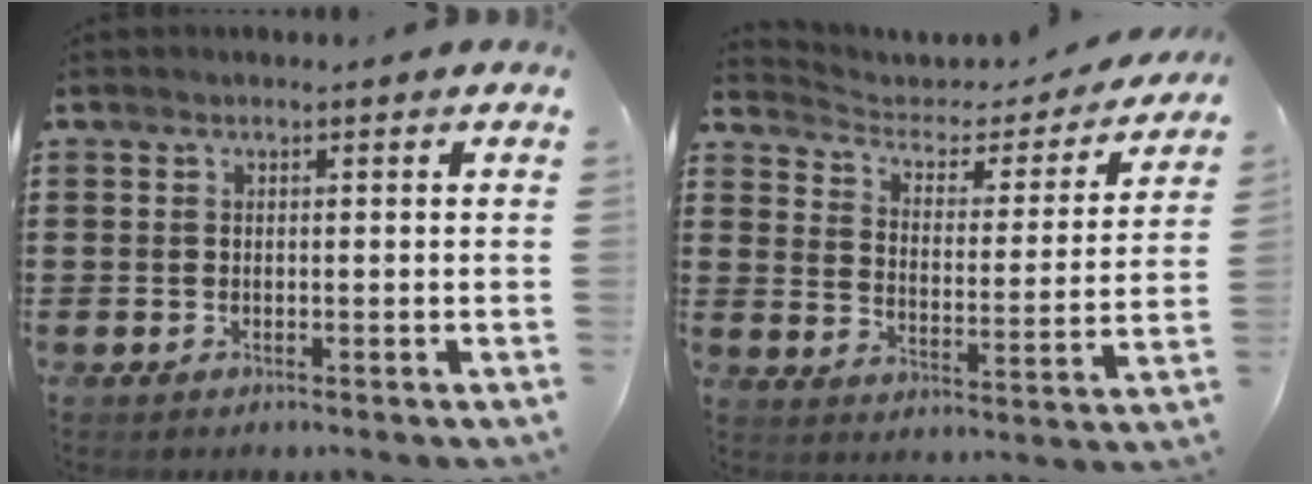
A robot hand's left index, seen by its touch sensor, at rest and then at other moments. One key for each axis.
{"total": 3.0, "fx": 2.4, "fy": 1.5, "fz": 1.0, "tx": -0.038, "ty": -0.021, "tz": 0.033}